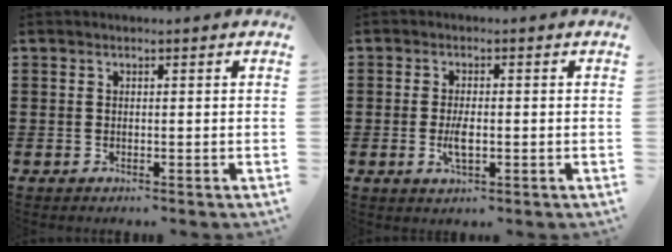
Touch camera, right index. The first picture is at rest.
{"total": 3.6, "force": [-0.7, 1.3, 3.3], "torque": [-0.066, -0.001, -0.014]}